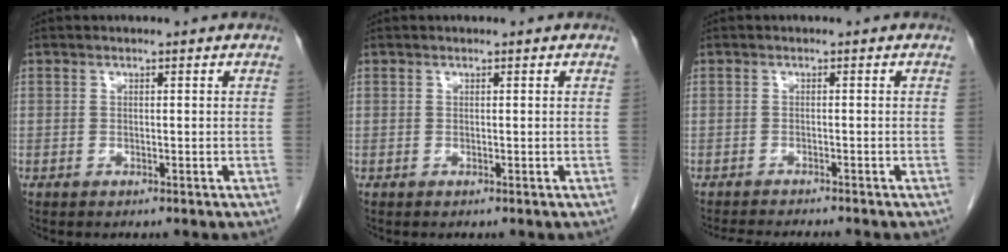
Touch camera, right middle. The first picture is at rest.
{"total": 0.0}
{"total": 6.6, "force": [-6.1, 0.3, 2.3], "torque": [-0.028, -0.012, -0.093]}